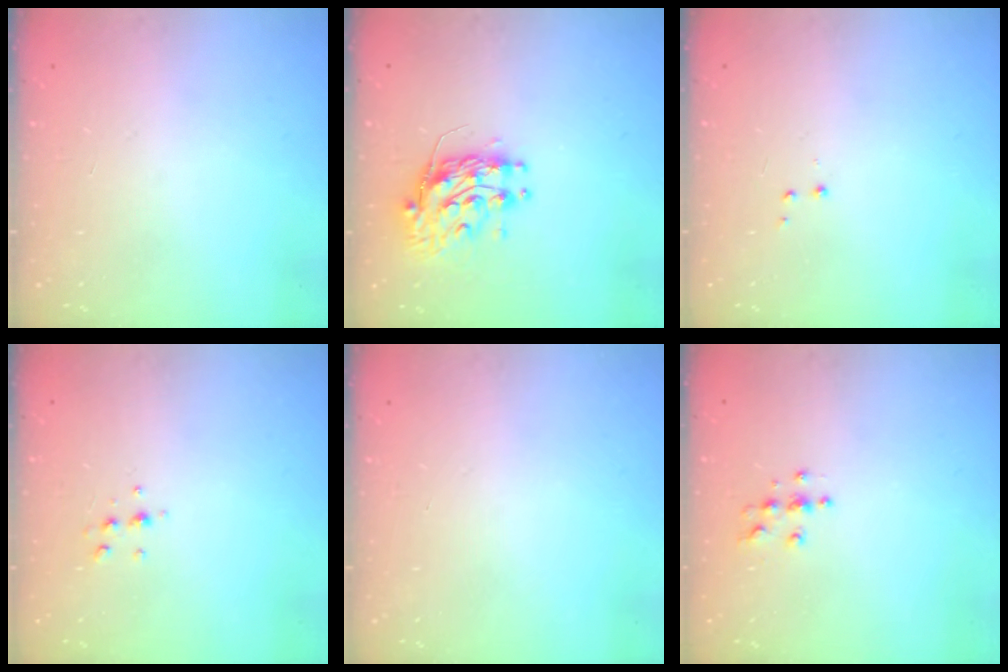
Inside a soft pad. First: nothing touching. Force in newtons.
{"total": 10.4, "press": 10.4, "slide": 0.9}
{"total": 2.9, "press": 2.8, "slide": 0.7}
{"total": 4.7, "press": 4.4, "slide": 1.6}
{"total": 0.0}
{"total": 4.0, "press": 4.0, "slide": 0.3}